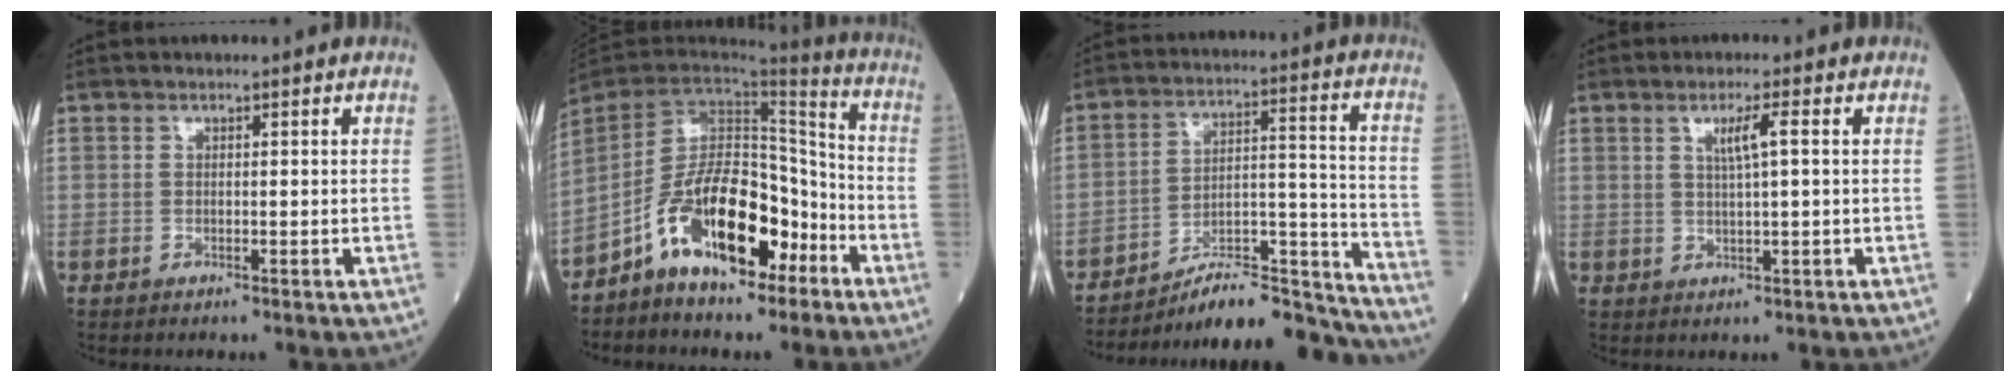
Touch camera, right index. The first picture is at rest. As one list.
[{"total": 13.8, "force": [-7.3, 5.8, 10.2], "torque": [-0.192, 0.015, -0.130]}, {"total": 16.5, "force": [-16.0, 0.7, 3.8], "torque": [-0.041, 0.050, -0.251]}, {"total": 3.2, "force": [1.0, -0.2, 3.0], "torque": [-0.056, 0.000, 0.017]}]